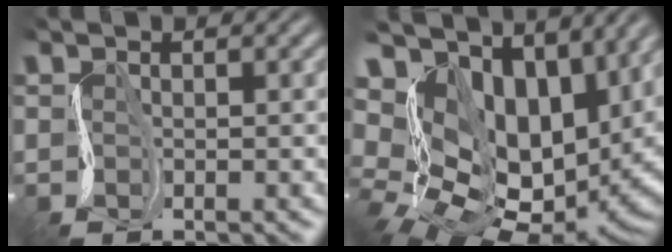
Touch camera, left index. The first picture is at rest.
{"total": 13.8, "force": [5.5, 9.8, 8.1], "torque": [-0.131, 0.006, 0.117]}